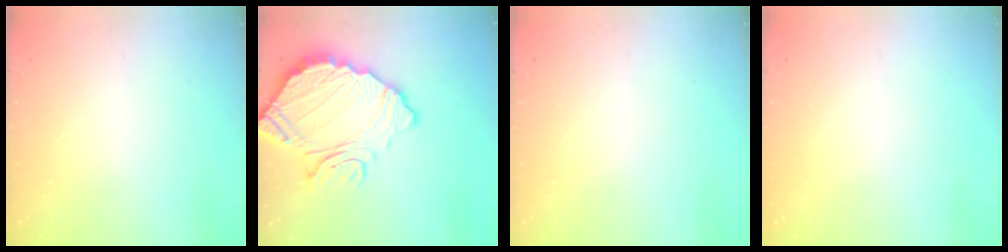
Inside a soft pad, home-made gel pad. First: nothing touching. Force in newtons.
{"total": 15.6, "press": 15.6, "slide": 1.5}
{"total": 0.0}
{"total": 0.0}